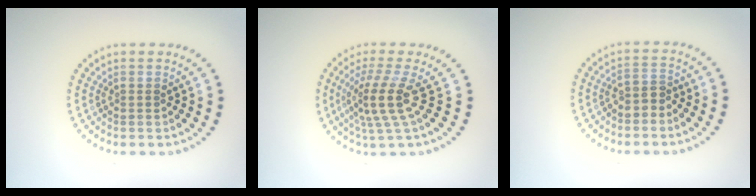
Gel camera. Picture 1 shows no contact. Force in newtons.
{"total": 3.8, "press": 2.7, "slide": 2.8}
{"total": 1.8, "press": 1.6, "slide": 0.8}